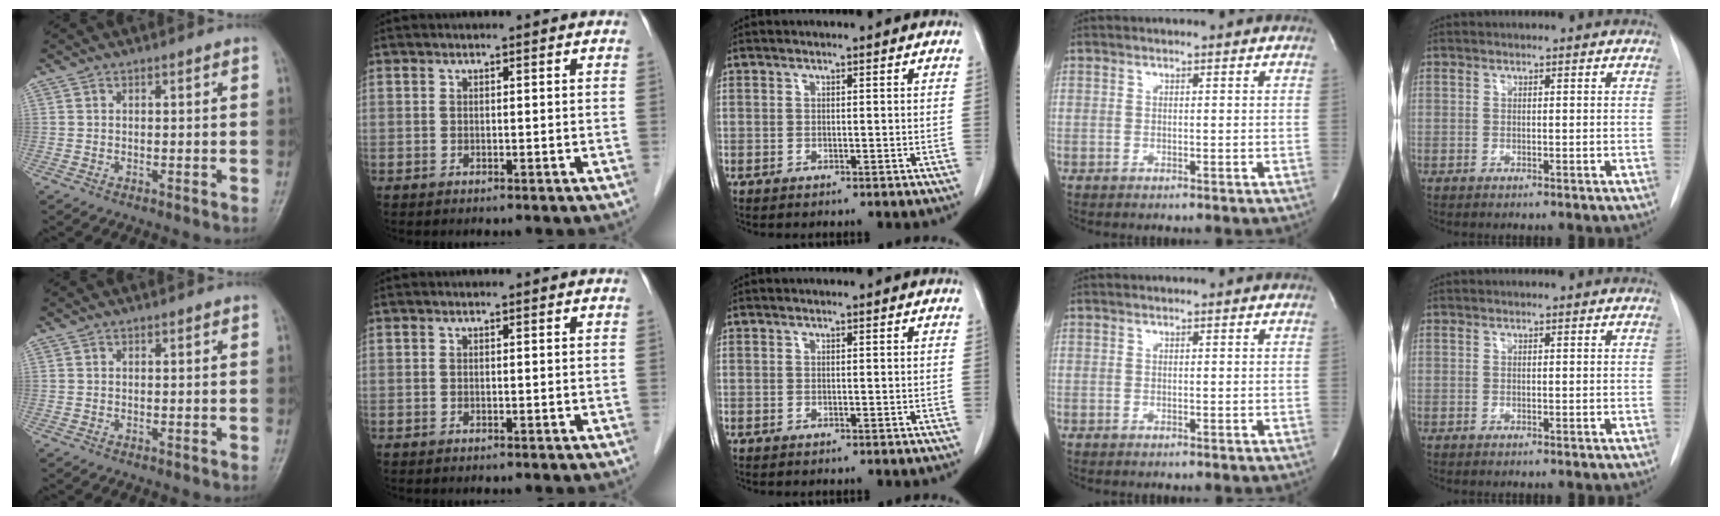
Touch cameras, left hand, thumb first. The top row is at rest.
{}